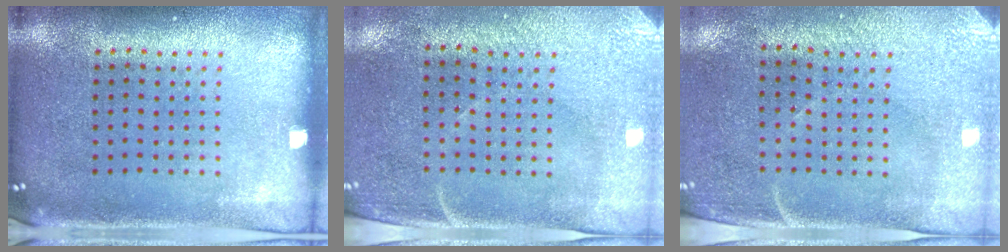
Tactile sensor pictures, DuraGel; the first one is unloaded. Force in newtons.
{"total": 2.9, "press": 2.5, "slide": 1.4}
{"total": 2.9, "press": 2.5, "slide": 1.4}